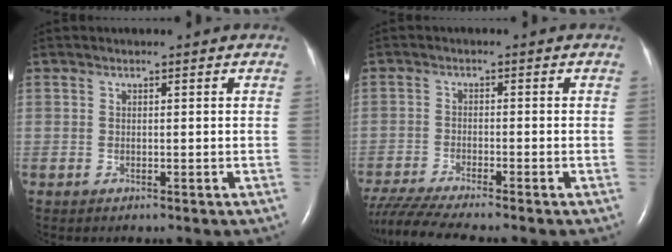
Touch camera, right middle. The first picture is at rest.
{"total": 9.3, "force": [-8.2, -0.7, 4.2], "torque": [-0.073, -0.025, -0.141]}